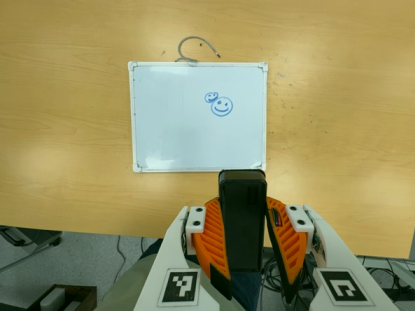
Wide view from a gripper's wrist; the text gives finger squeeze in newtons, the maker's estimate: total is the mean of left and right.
{"total": 9.1, "left": 7.7, "right": 10.4}